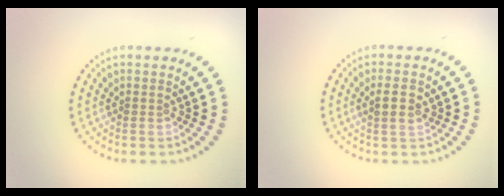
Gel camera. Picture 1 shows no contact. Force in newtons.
{"total": 2.4, "press": 2.3, "slide": 0.9}